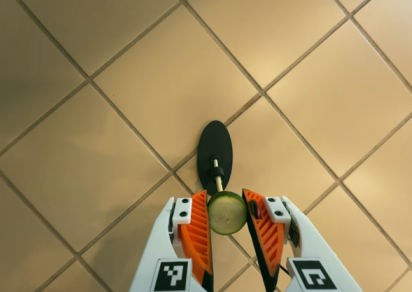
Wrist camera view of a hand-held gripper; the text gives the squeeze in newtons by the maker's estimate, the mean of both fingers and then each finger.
{"total": 7.1, "left": 6.9, "right": 7.3}